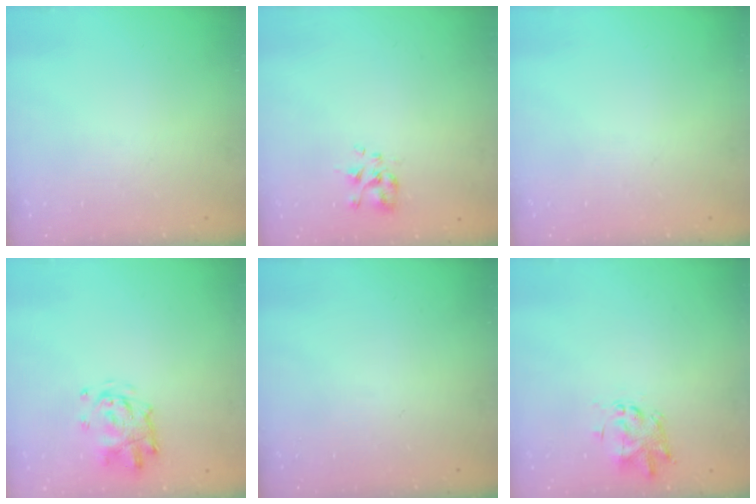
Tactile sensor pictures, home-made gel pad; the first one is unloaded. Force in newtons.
{"total": 2.3, "press": 2.1, "slide": 0.9}
{"total": 0.0}
{"total": 3.2, "press": 3.1, "slide": 0.5}
{"total": 0.0}
{"total": 2.4, "press": 2.4, "slide": 0.1}